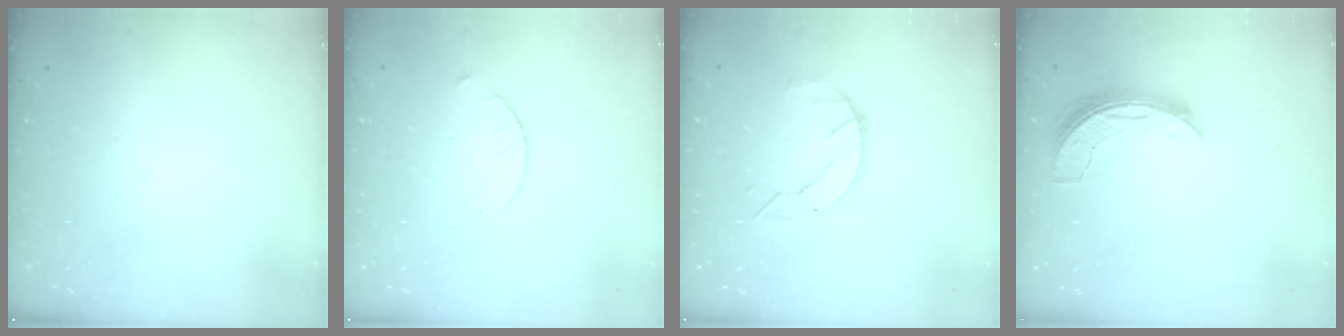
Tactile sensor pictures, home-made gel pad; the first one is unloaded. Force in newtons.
{"total": 2.8, "press": 2.7, "slide": 0.3}
{"total": 5.7, "press": 5.7, "slide": 0.6}
{"total": 6.8, "press": 6.8, "slide": 0.6}